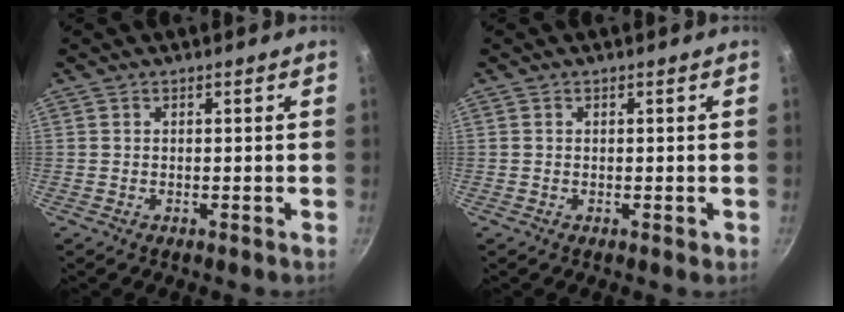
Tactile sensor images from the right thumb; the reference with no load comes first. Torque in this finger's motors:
{"motor_torque": [-0.09, 0.15, -0.34, 0.14, 0.02]}